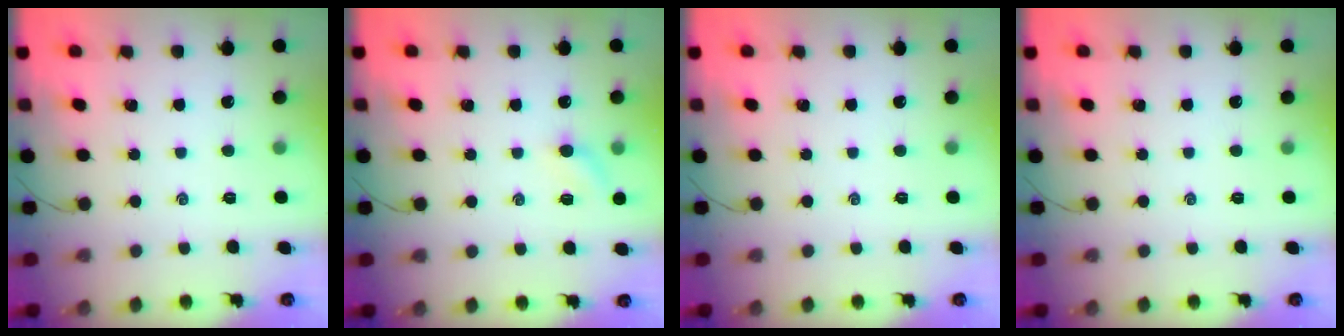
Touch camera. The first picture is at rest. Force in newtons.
{"total": 5.4, "press": 5.2, "slide": 1.2}
{"total": 0.0}
{"total": 0.0}